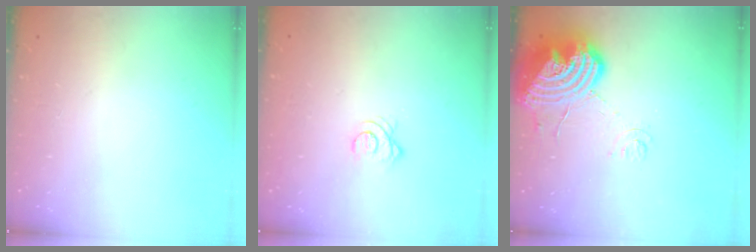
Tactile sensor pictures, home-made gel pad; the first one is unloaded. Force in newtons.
{"total": 3.1, "press": 3.1, "slide": 0.2}
{"total": 18.8, "press": 18.6, "slide": 2.6}